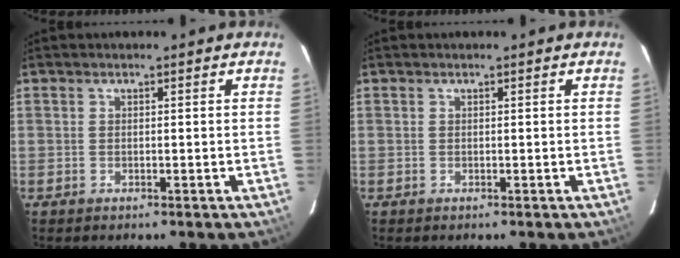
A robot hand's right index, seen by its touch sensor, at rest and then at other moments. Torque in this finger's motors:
{"motor_torque": [0.00, 0.00, 0.01, 0.00]}